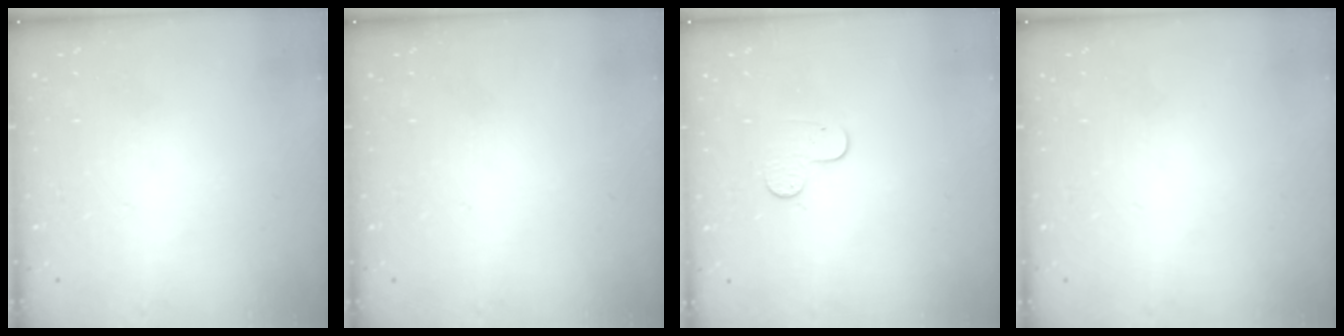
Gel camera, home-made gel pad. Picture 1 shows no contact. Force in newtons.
{"total": 0.0}
{"total": 5.9, "press": 5.9, "slide": 0.4}
{"total": 0.0}